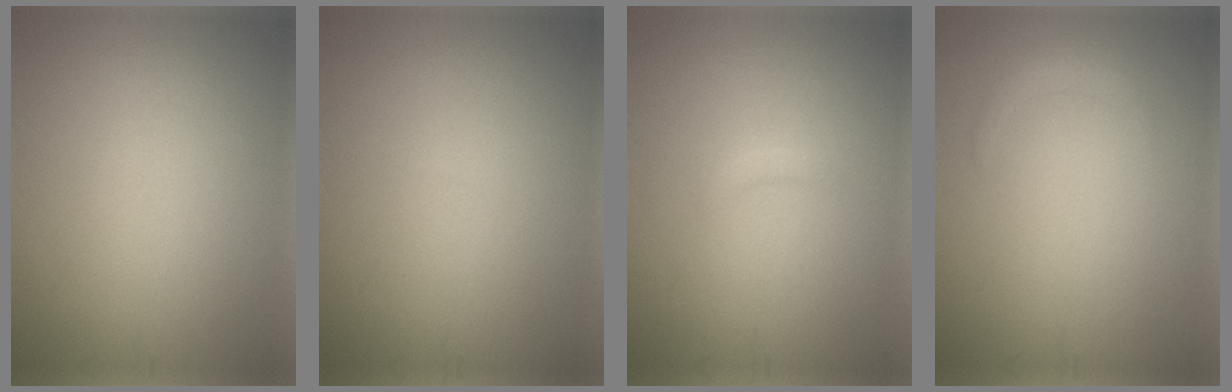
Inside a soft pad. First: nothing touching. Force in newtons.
{"total": 0.0}
{"total": 0.7, "press": 0.7, "slide": 0.1}
{"total": 1.3, "press": 1.3, "slide": 0.1}